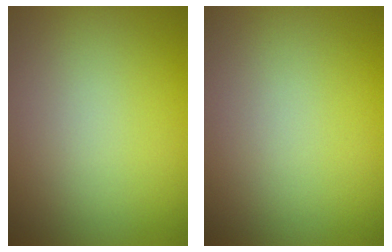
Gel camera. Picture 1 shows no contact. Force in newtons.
{"total": 0.0}